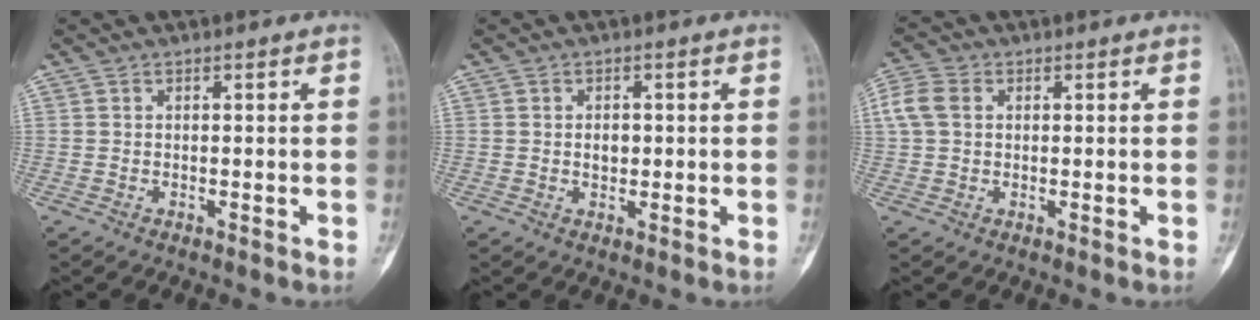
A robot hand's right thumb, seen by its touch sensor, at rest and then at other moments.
{"total": 2.2, "force": [0.1, 1.6, 1.6], "torque": [-0.016, 0.002, 0.003]}
{"total": 5.5, "force": [1.1, 4.1, 3.5], "torque": [-0.090, 0.017, 0.020]}